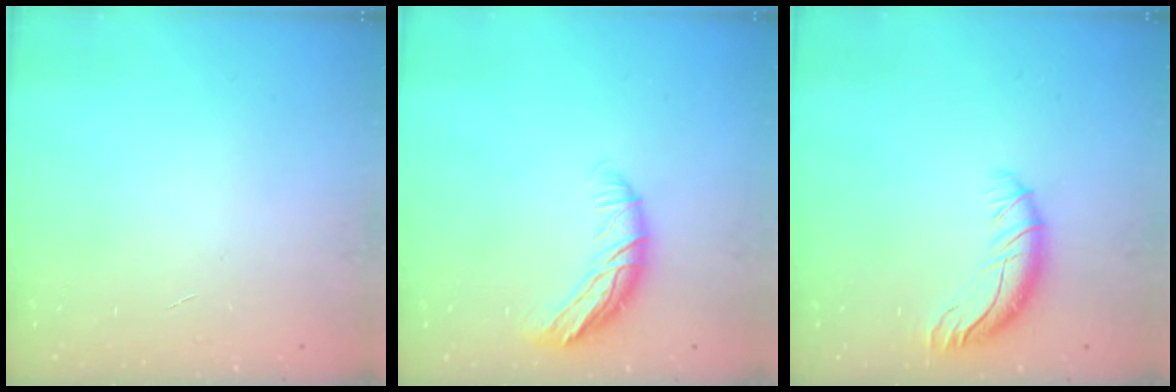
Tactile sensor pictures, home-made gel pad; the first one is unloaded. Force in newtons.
{"total": 10.2, "press": 10.2, "slide": 0.1}
{"total": 9.4, "press": 9.3, "slide": 0.9}